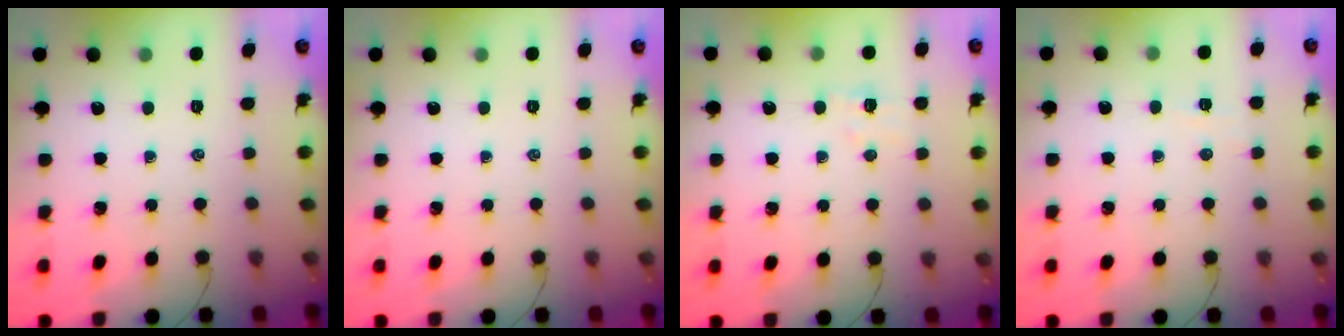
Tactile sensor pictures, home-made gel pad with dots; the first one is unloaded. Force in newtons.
{"total": 0.0}
{"total": 5.3, "press": 5.1, "slide": 1.1}
{"total": 3.1, "press": 2.9, "slide": 1.0}